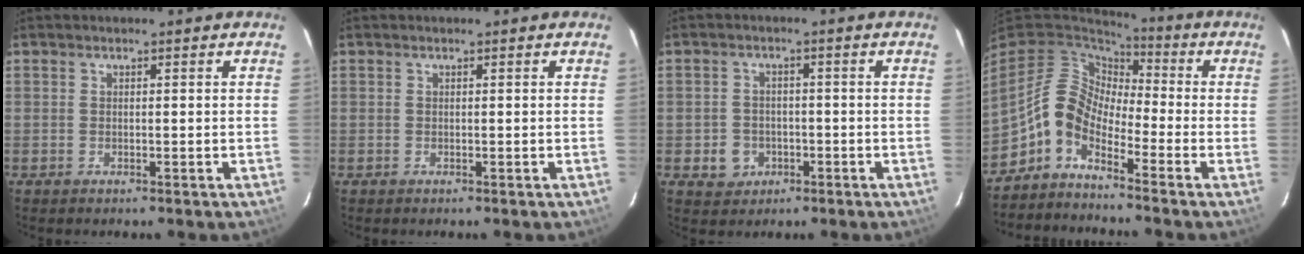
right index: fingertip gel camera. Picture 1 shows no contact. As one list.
[{"total": 0.0}, {"total": 4.8, "force": [-1.7, 4.4, 1.2], "torque": [-0.035, 0.010, -0.017]}, {"total": 8.4, "force": [-4.4, 4.6, 5.5], "torque": [-0.104, 0.020, -0.107]}]